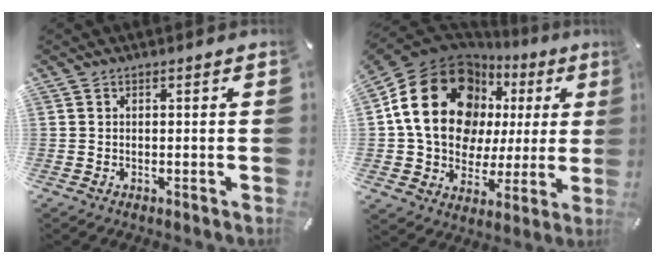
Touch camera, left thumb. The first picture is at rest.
{"total": 23.9, "force": [6.6, 18.0, 14.3], "torque": [-0.260, -0.029, 0.118]}